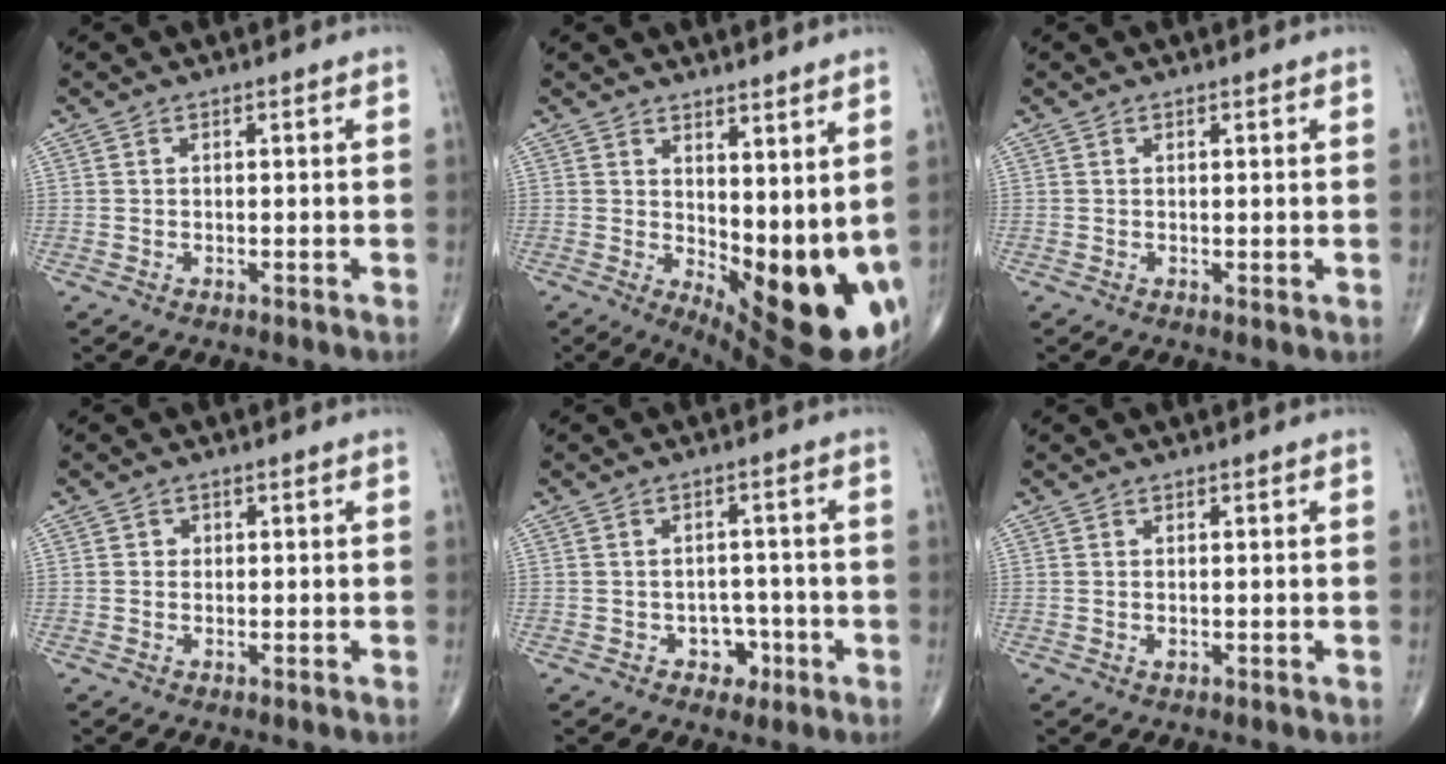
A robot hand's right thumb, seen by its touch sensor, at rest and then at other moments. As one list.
[{"total": 16.9, "force": [1.8, 6.5, 15.5], "torque": [-0.210, -0.049, 0.047]}, {"total": 0.6, "force": [0.2, 0.1, 0.6], "torque": [-0.014, -0.003, 0.004]}, {"total": 1.0, "force": [0.1, 1.0, 0.3], "torque": [0.002, 0.003, 0.000]}, {"total": 4.1, "force": [-1.7, 3.3, 1.8], "torque": [0.004, 0.016, -0.021]}, {"total": 0.6, "force": [0.0, 0.3, 0.5], "torque": [-0.011, -0.003, 0.001]}]